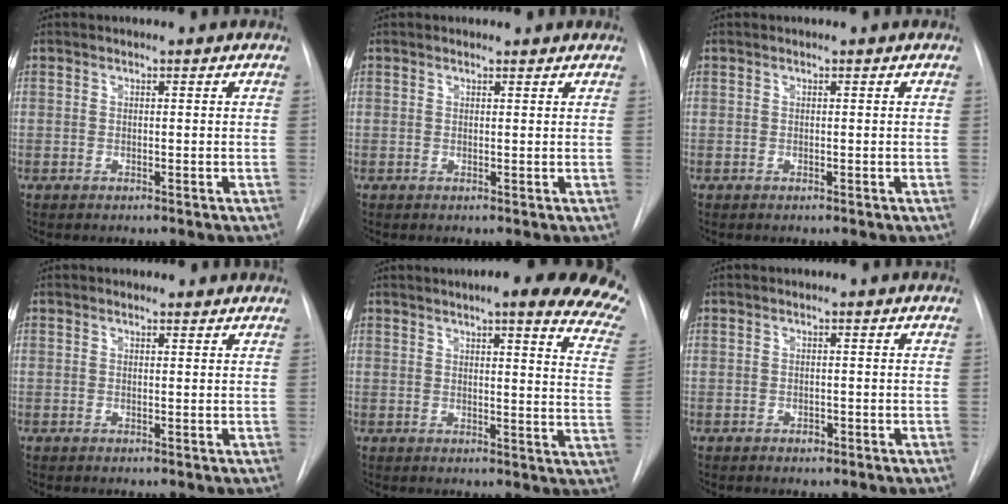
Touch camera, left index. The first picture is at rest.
{"total": 1.7, "force": [1.6, 0.5, 0.2], "torque": [-0.010, 0.009, 0.018]}
{"total": 0.0}
{"total": 1.6, "force": [1.5, 0.6, 0.2], "torque": [-0.007, 0.007, 0.016]}
{"total": 19.7, "force": [15.6, 2.8, 11.7], "torque": [-0.133, -0.035, 0.157]}
{"total": 0.7, "force": [-0.3, 0.5, 0.3], "torque": [-0.005, 0.001, -0.004]}